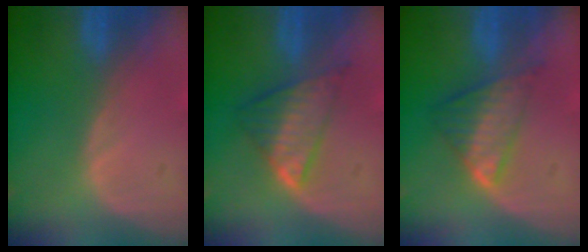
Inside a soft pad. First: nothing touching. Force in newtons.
{"total": 5.8, "press": 5.6, "slide": 1.6}
{"total": 5.8, "press": 5.4, "slide": 2.3}